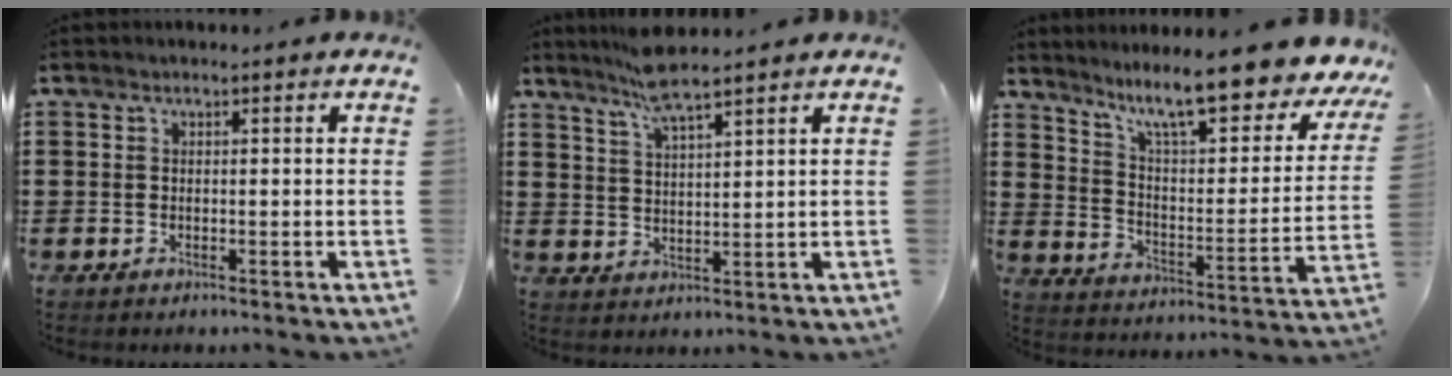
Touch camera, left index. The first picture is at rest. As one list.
[{"total": 5.6, "force": [4.8, -0.2, 2.9], "torque": [-0.070, -0.013, 0.084]}, {"total": 11.8, "force": [9.6, 1.0, 6.7], "torque": [-0.138, -0.064, 0.159]}]